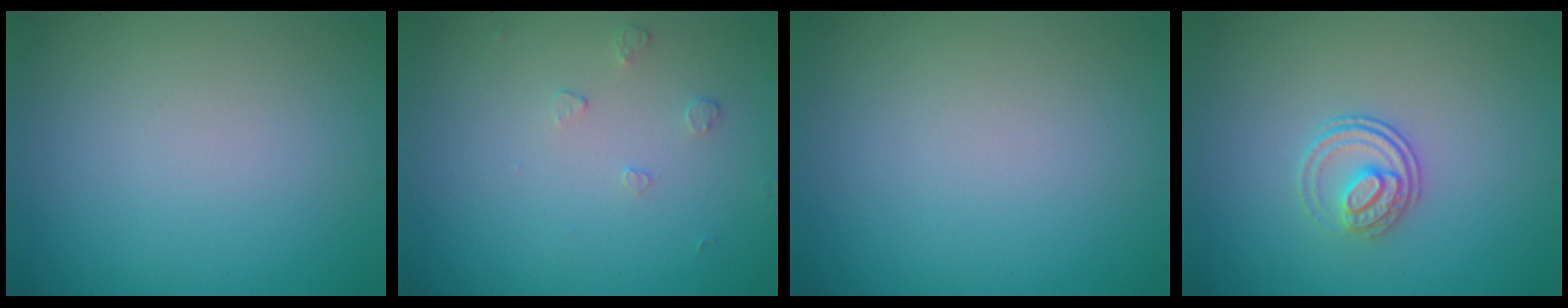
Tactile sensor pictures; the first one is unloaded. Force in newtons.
{"total": 0.6, "press": 0.4, "slide": 0.5}
{"total": 0.0}
{"total": 2.3, "press": 1.7, "slide": 1.5}